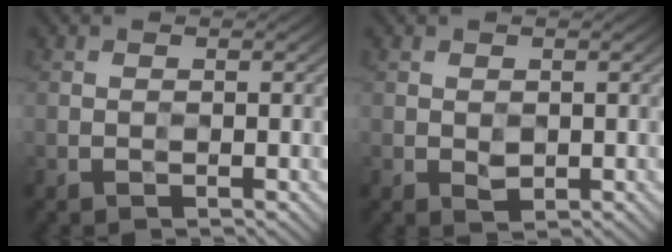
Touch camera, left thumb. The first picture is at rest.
{"total": 1.3, "force": [0.1, 1.1, 0.7], "torque": [-0.013, -0.003, 0.005]}